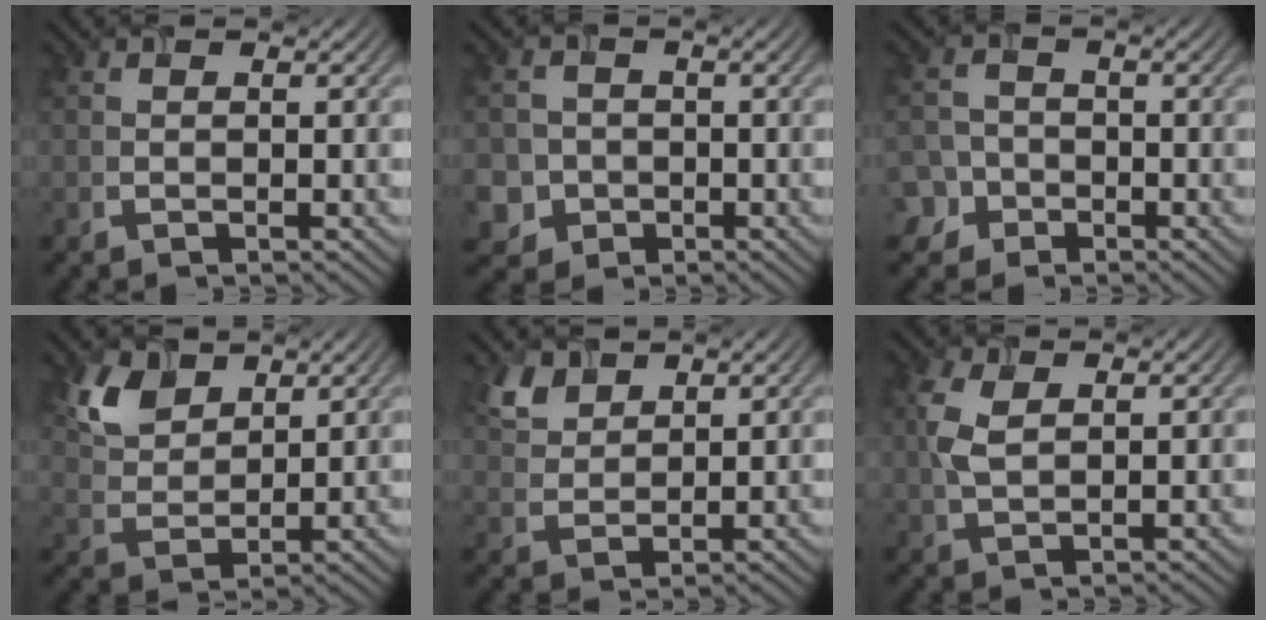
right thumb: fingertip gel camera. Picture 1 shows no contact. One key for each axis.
{"total": 5.2, "fx": -1.9, "fy": 4.8, "fz": 0.8, "tx": -0.030, "ty": -0.006, "tz": -0.057}
{"total": 5.1, "fx": -2.6, "fy": 4.2, "fz": 1.2, "tx": -0.025, "ty": -0.005, "tz": -0.068}
{"total": 6.1, "fx": 3.9, "fy": 3.5, "fz": 3.2, "tx": -0.079, "ty": -0.003, "tz": 0.083}
{"total": 4.3, "fx": 3.1, "fy": 2.2, "fz": 2.0, "tx": -0.052, "ty": 0.003, "tz": 0.071}
{"total": 3.8, "fx": 1.1, "fy": 2.0, "fz": 3.0, "tx": -0.084, "ty": 0.005, "tz": 0.023}